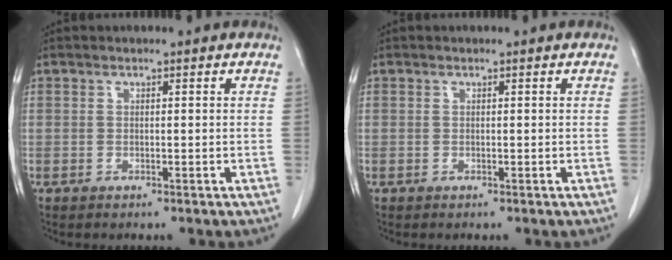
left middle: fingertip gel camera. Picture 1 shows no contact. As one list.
[{"total": 0.0}]